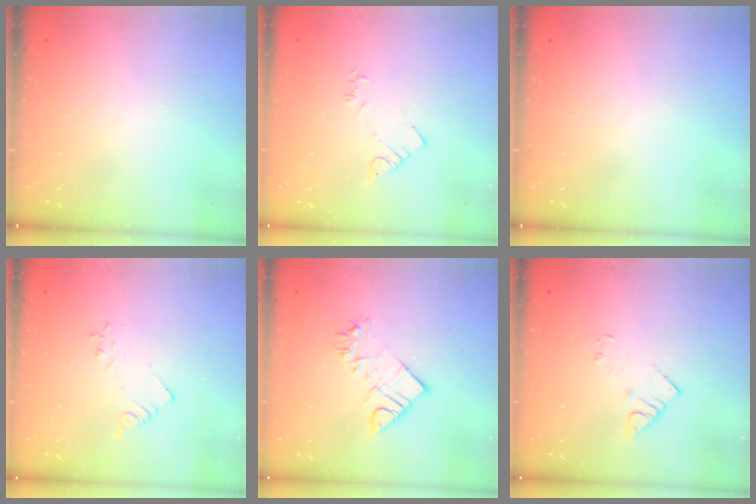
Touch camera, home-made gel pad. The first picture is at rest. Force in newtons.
{"total": 2.3, "press": 2.3, "slide": 0.3}
{"total": 0.0}
{"total": 2.1, "press": 2.1, "slide": 0.3}
{"total": 10.5, "press": 10.5, "slide": 1.0}
{"total": 2.9, "press": 2.9, "slide": 0.3}